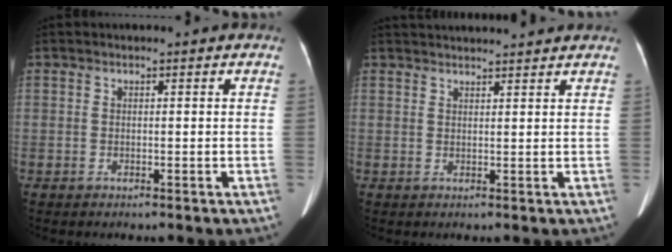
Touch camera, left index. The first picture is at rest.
{"total": 9.3, "force": [8.8, 0.3, 2.7], "torque": [-0.039, 0.031, 0.112]}